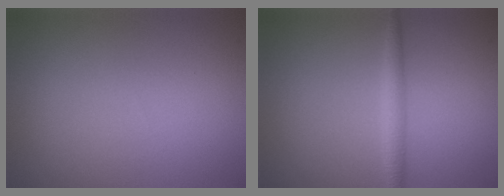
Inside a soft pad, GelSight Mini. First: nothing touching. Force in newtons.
{"total": 1.8, "press": 1.8, "slide": 0.0}